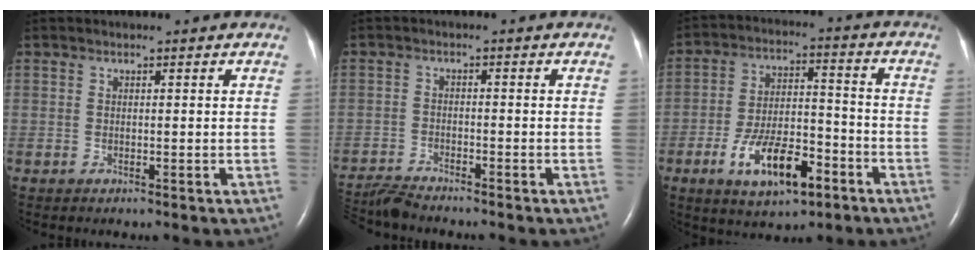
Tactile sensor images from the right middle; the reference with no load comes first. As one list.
[{"total": 5.8, "force": [-5.7, -0.4, 0.9], "torque": [-0.017, -0.018, -0.104]}, {"total": 11.9, "force": [-6.0, 4.6, 9.2], "torque": [-0.168, 0.007, -0.096]}]